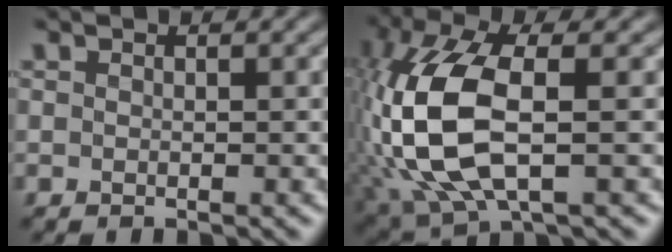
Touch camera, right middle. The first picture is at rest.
{"total": 10.9, "force": [-0.4, 5.2, 9.6], "torque": [-0.228, 0.000, -0.007]}